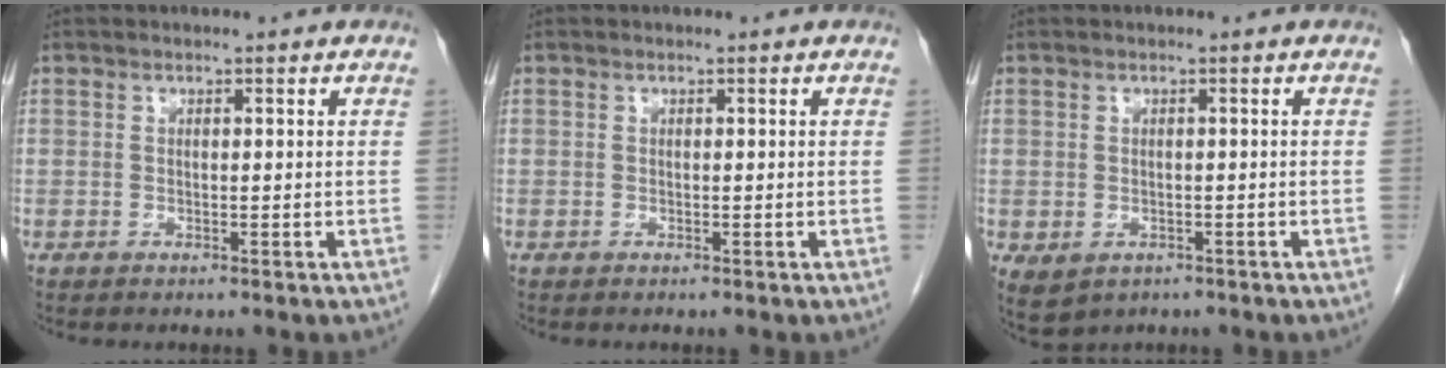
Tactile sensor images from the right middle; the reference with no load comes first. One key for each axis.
{"total": 0.0}
{"total": 4.3, "fx": -2.2, "fy": 3.0, "fz": 2.0, "tx": -0.033, "ty": -0.005, "tz": -0.024}